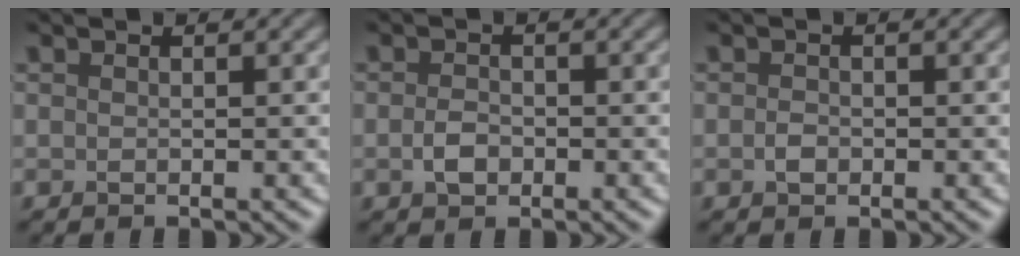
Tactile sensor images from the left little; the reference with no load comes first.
{"total": 1.7, "force": [-0.5, 1.1, 1.2], "torque": [-0.025, 0.000, -0.012]}
{"total": 0.9, "force": [-0.3, 0.6, 0.6], "torque": [-0.013, -0.001, -0.007]}